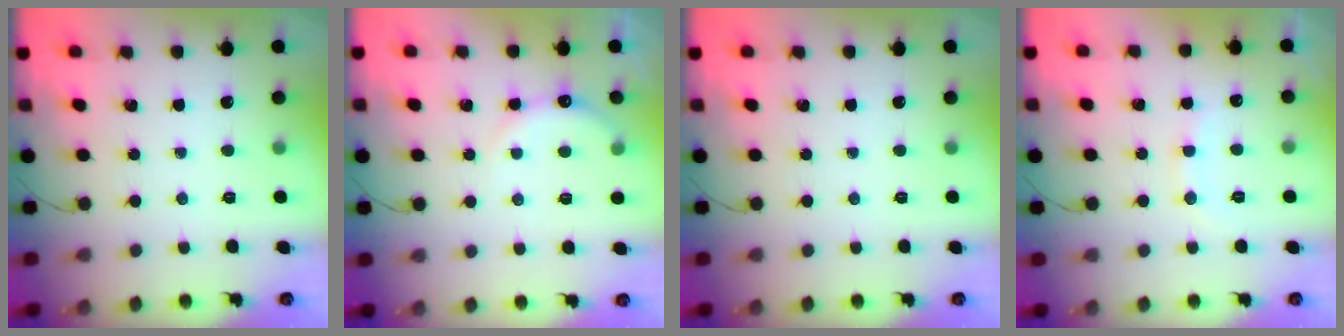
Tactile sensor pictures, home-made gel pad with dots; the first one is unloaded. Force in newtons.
{"total": 6.8, "press": 6.7, "slide": 1.3}
{"total": 0.0}
{"total": 8.7, "press": 8.6, "slide": 1.2}